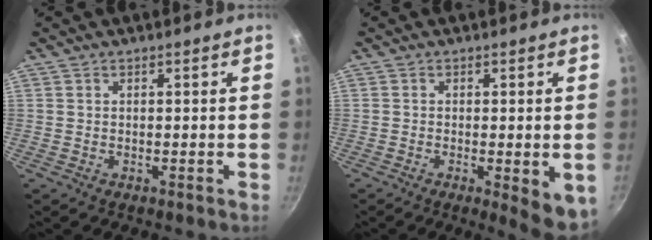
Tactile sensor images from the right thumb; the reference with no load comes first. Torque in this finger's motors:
{"motor_torque": [0.00, 0.47, 0.01, -0.16, 0.05]}